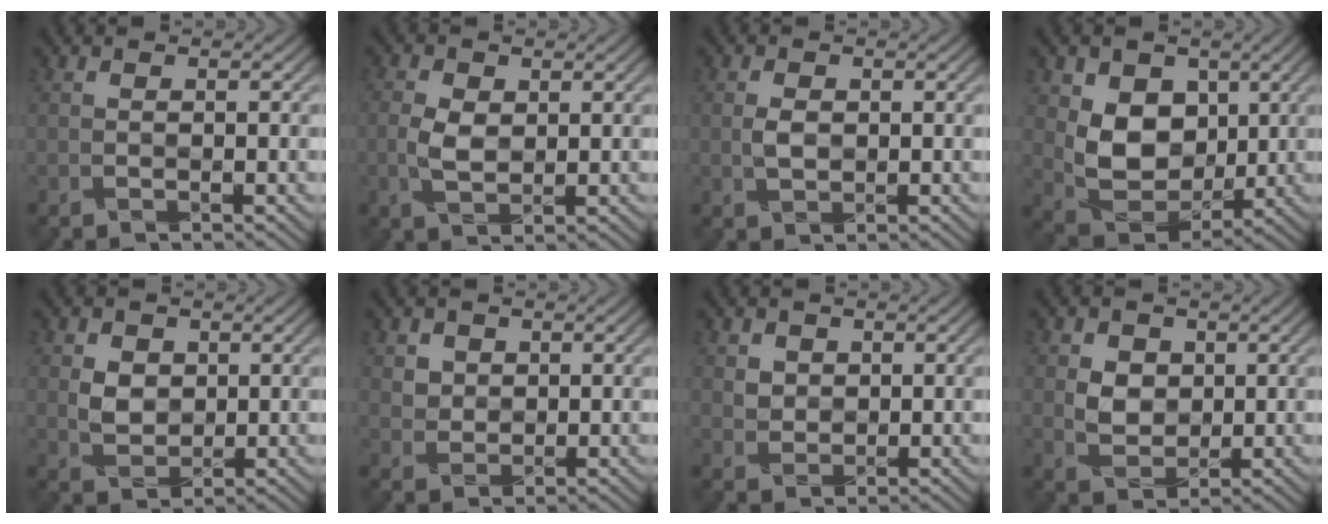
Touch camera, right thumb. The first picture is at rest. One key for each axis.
{"total": 2.9, "fx": 0.1, "fy": 1.9, "fz": 2.2, "tx": -0.059, "ty": -0.003, "tz": 0.005}
{"total": 1.4, "fx": 0.0, "fy": 1.1, "fz": 0.9, "tx": -0.019, "ty": -0.004, "tz": 0.004}
{"total": 7.7, "fx": 2.2, "fy": 6.1, "fz": 4.1, "tx": -0.101, "ty": -0.018, "tz": 0.039}
{"total": 2.8, "fx": 1.0, "fy": 2.4, "fz": 1.0, "tx": -0.028, "ty": -0.006, "tz": 0.023}
{"total": 2.1, "fx": 1.3, "fy": 1.6, "fz": -0.3, "tx": -0.002, "ty": -0.009, "tz": 0.030}
{"total": 1.8, "fx": 1.1, "fy": 1.4, "fz": -0.2, "tx": -0.003, "ty": -0.007, "tz": 0.027}
{"total": 3.2, "fx": 1.0, "fy": 2.8, "fz": 1.2, "tx": -0.030, "ty": -0.006, "tz": 0.021}